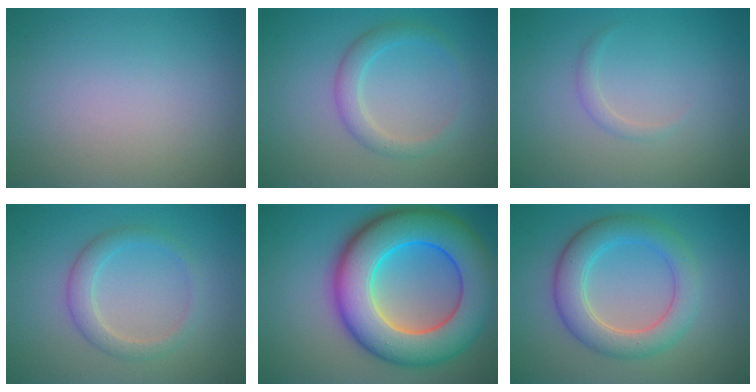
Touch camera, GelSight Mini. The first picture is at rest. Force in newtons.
{"total": 2.4, "press": 2.3, "slide": 0.2}
{"total": 0.9, "press": 0.9, "slide": 0.0}
{"total": 2.6, "press": 2.6, "slide": 0.2}
{"total": 13.3, "press": 13.3, "slide": 0.4}
{"total": 5.4, "press": 5.4, "slide": 0.3}